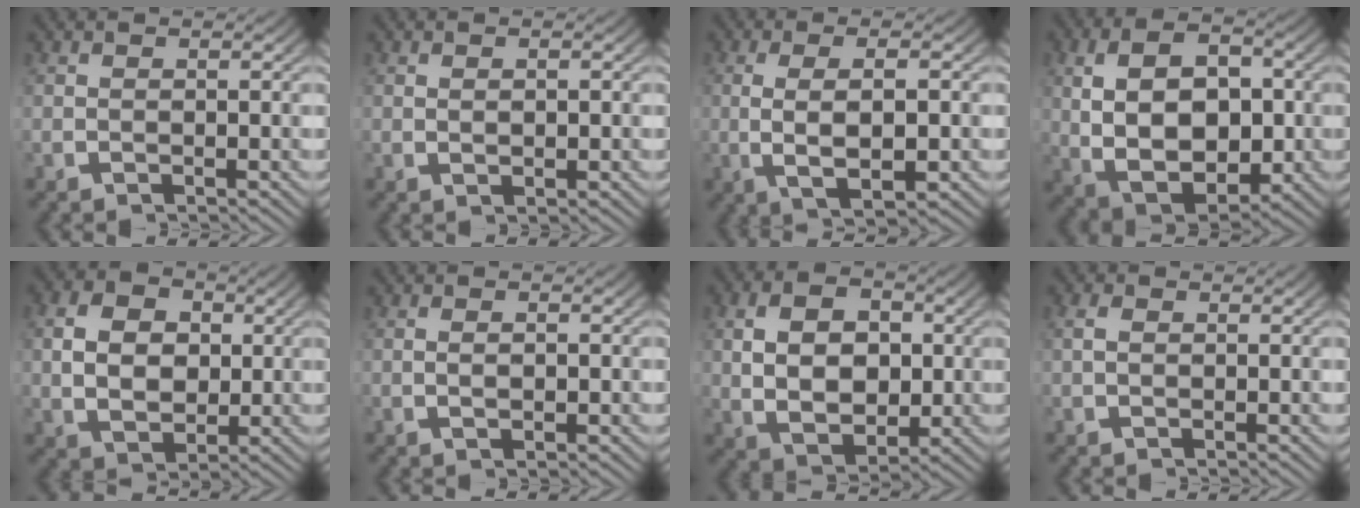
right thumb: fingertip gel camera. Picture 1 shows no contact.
{"total": 0.8, "force": [0.2, 0.4, 0.7], "torque": [-0.010, -0.005, 0.008]}
{"total": 5.9, "force": [-0.6, 2.7, 5.2], "torque": [-0.104, -0.011, 0.001]}
{"total": 13.2, "force": [-1.1, 9.1, 9.5], "torque": [-0.193, -0.046, 0.005]}
{"total": 6.8, "force": [0.5, 5.0, 4.5], "torque": [-0.078, -0.020, 0.021]}
{"total": 1.2, "force": [-0.1, 0.5, 1.1], "torque": [-0.019, -0.004, 0.001]}
{"total": 9.1, "force": [-0.1, 6.4, 6.5], "torque": [-0.119, -0.029, 0.014]}
{"total": 1.1, "force": [0.2, 0.8, 0.8], "torque": [-0.015, -0.002, 0.005]}